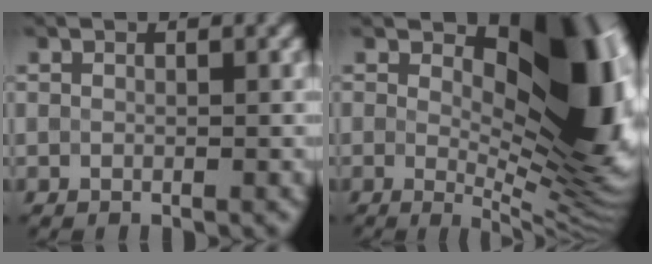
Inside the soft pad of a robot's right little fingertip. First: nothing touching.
{"total": 11.6, "force": [2.4, 5.0, 10.2], "torque": [-0.139, -0.005, 0.042]}